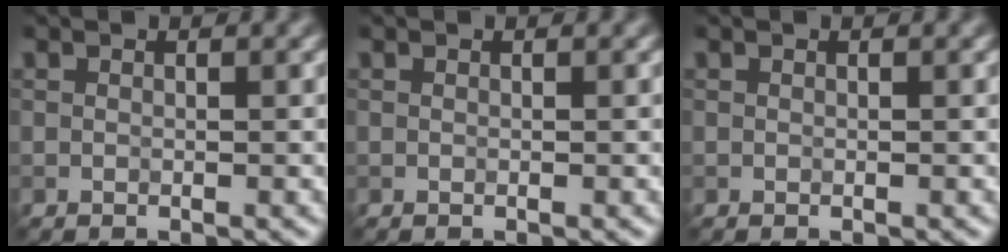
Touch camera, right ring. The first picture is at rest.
{"total": 0.0}
{"total": 0.0}